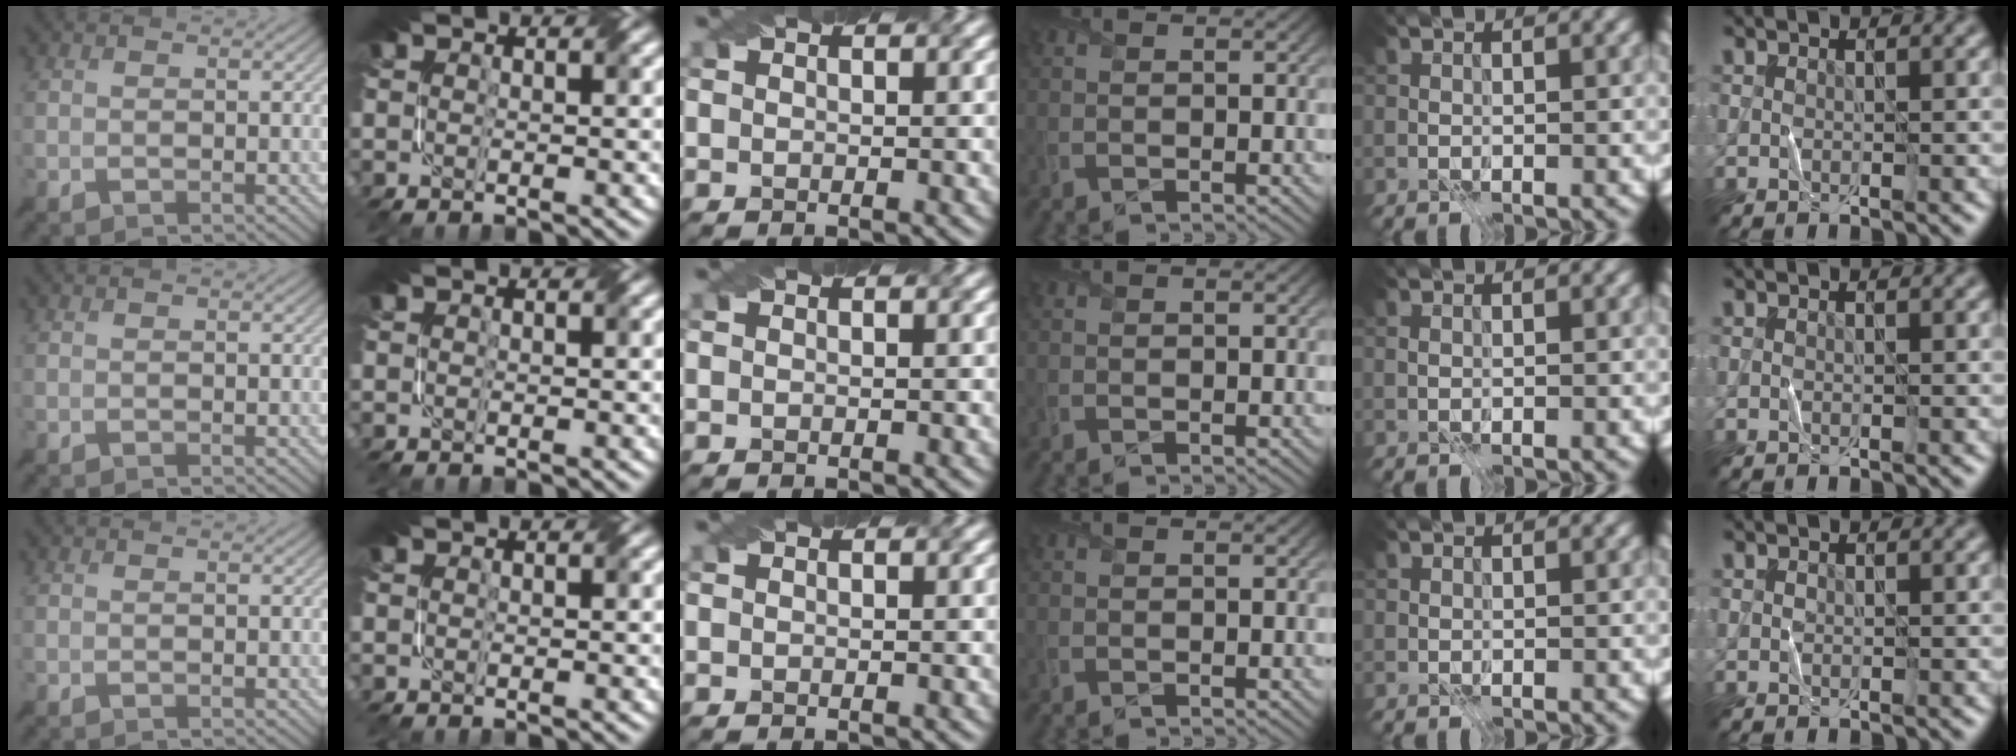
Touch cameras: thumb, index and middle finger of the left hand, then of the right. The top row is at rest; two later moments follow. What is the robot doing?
{"motion": "fold", "object": "file"}